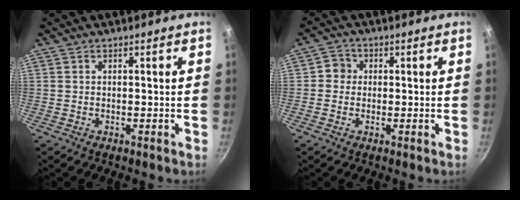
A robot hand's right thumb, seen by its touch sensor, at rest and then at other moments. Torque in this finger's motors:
{"motor_torque": [0.26, 0.54, 0.32, 0.13, -0.02]}